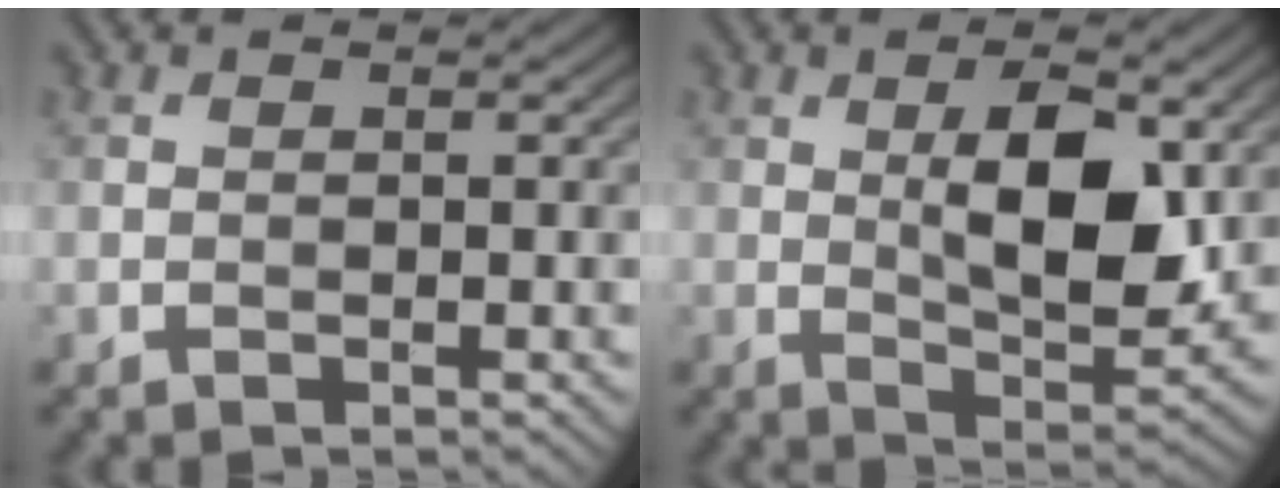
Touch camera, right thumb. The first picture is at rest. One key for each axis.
{"total": 9.6, "fx": 1.9, "fy": 4.1, "fz": 8.4, "tx": -0.141, "ty": -0.004, "tz": 0.036}